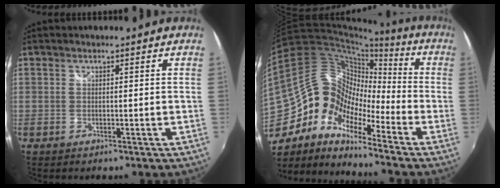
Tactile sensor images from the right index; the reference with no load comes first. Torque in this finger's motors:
{"motor_torque": [1.12, -1.02, 0.77, 0.11]}